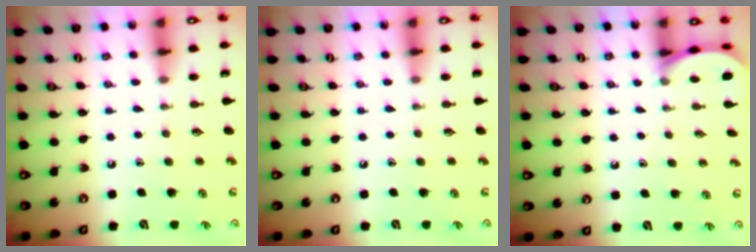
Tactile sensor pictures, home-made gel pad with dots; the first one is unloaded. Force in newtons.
{"total": 0.0}
{"total": 2.5, "press": 2.5, "slide": 0.3}